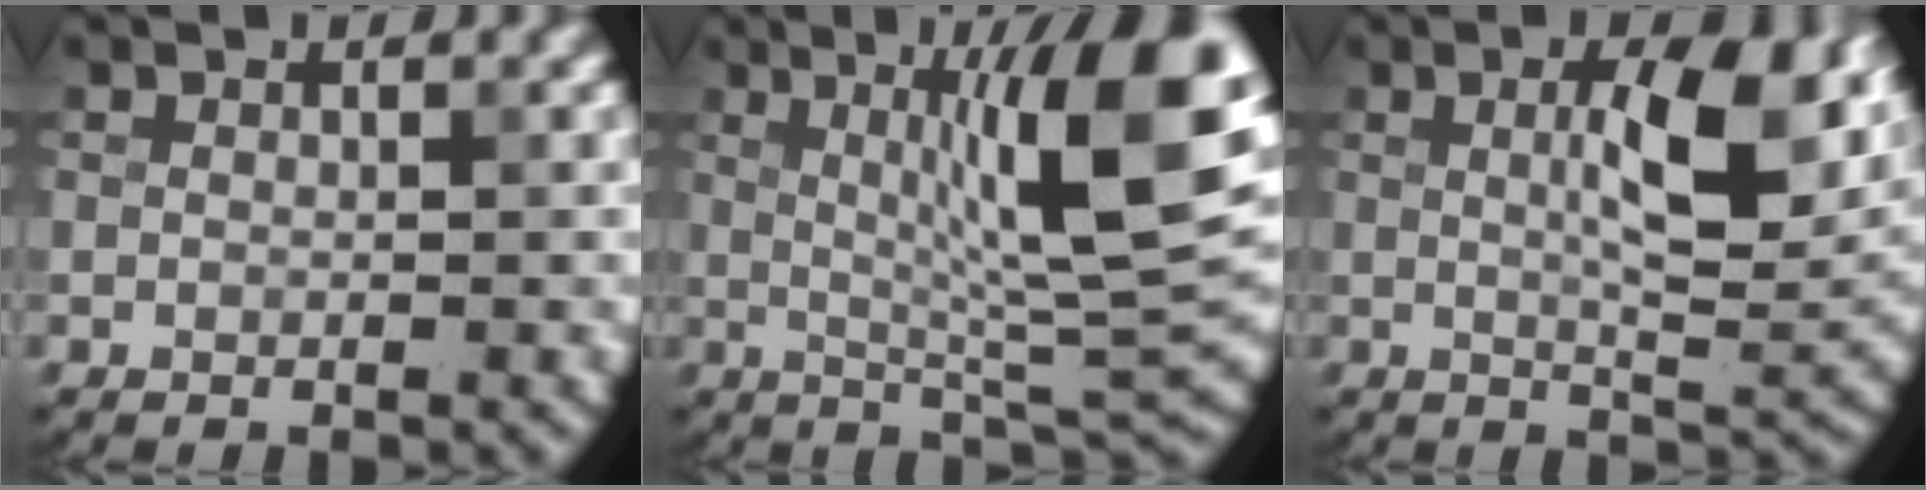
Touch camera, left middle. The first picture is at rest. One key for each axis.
{"total": 11.2, "fx": 2.6, "fy": 1.7, "fz": 10.8, "tx": -0.150, "ty": 0.007, "tz": 0.048}
{"total": 8.2, "fx": 1.9, "fy": 2.7, "fz": 7.5, "tx": -0.116, "ty": 0.004, "tz": 0.036}